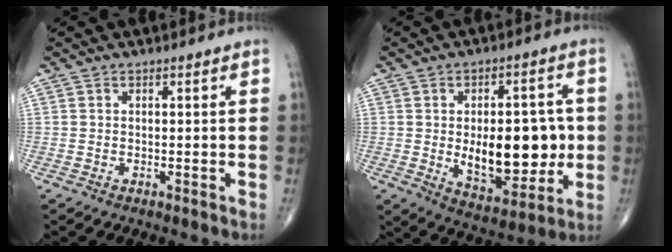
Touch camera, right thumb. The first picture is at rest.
{"total": 17.0, "force": [-0.9, 9.1, 14.4], "torque": [-0.165, -0.003, 0.003]}